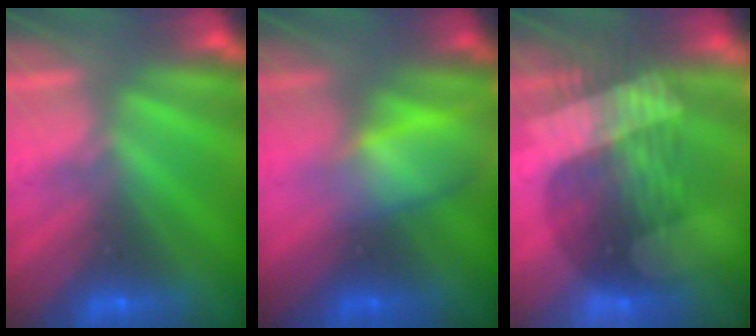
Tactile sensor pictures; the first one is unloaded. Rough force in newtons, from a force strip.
{"total": 2.9}
{"total": 3.1}